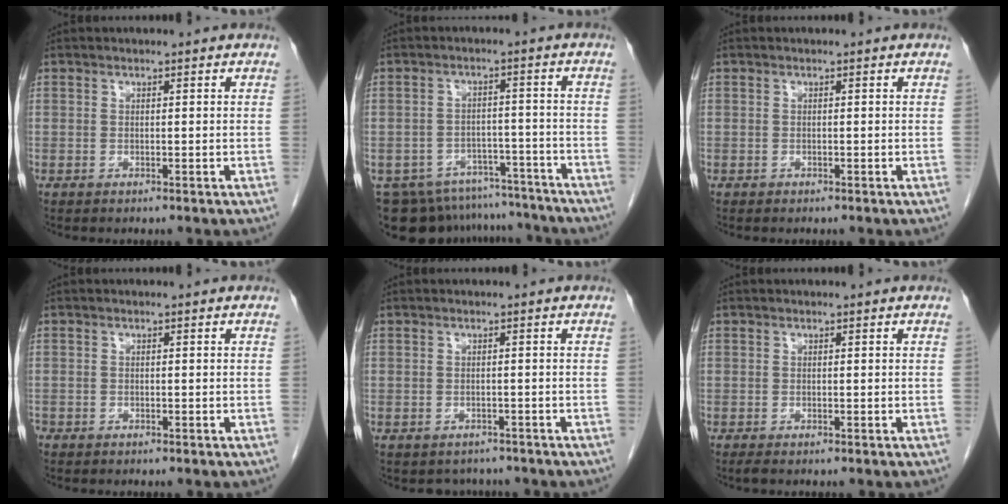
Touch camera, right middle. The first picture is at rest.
{"total": 15.7, "force": [-14.2, 6.0, 3.1], "torque": [-0.053, 0.023, -0.180]}
{"total": 0.0}
{"total": 0.7, "force": [-0.6, 0.4, 0.1], "torque": [-0.005, 0.001, -0.012]}
{"total": 2.8, "force": [-2.4, 1.4, -0.1], "torque": [-0.002, 0.005, -0.034]}
{"total": 0.5, "force": [-0.4, 0.0, 0.3], "torque": [-0.008, -0.002, -0.008]}